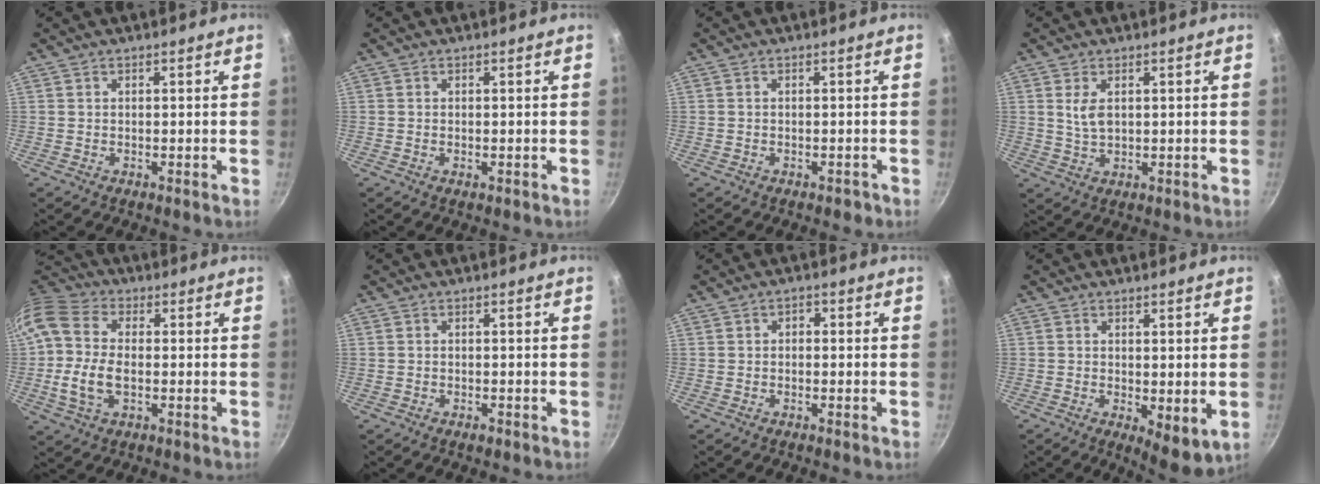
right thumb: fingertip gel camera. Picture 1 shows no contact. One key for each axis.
{"total": 0.8, "fx": -0.2, "fy": 0.4, "fz": 0.6, "tx": -0.010, "ty": 0.001, "tz": -0.003}
{"total": 1.3, "fx": -0.8, "fy": 0.8, "fz": 0.6, "tx": -0.003, "ty": 0.013, "tz": -0.002}
{"total": 3.9, "fx": 1.1, "fy": 2.2, "fz": 3.1, "tx": -0.053, "ty": -0.008, "tz": 0.024}
{"total": 12.3, "fx": -0.8, "fy": 7.6, "fz": 9.7, "tx": -0.191, "ty": 0.018, "tz": -0.030}
{"total": 1.2, "fx": -0.8, "fy": 0.6, "fz": 0.7, "tx": -0.016, "ty": 0.005, "tz": -0.011}
{"total": 1.4, "fx": -0.4, "fy": 1.1, "fz": 0.8, "tx": -0.013, "ty": 0.007, "tz": -0.008}
{"total": 6.1, "fx": -0.6, "fy": 2.5, "fz": 5.6, "tx": -0.069, "ty": -0.018, "tz": -0.002}